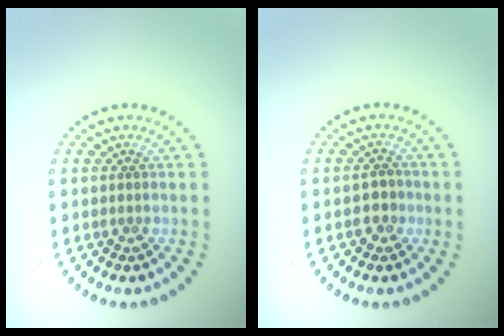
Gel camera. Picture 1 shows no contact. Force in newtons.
{"total": 1.8, "press": 1.7, "slide": 0.5}